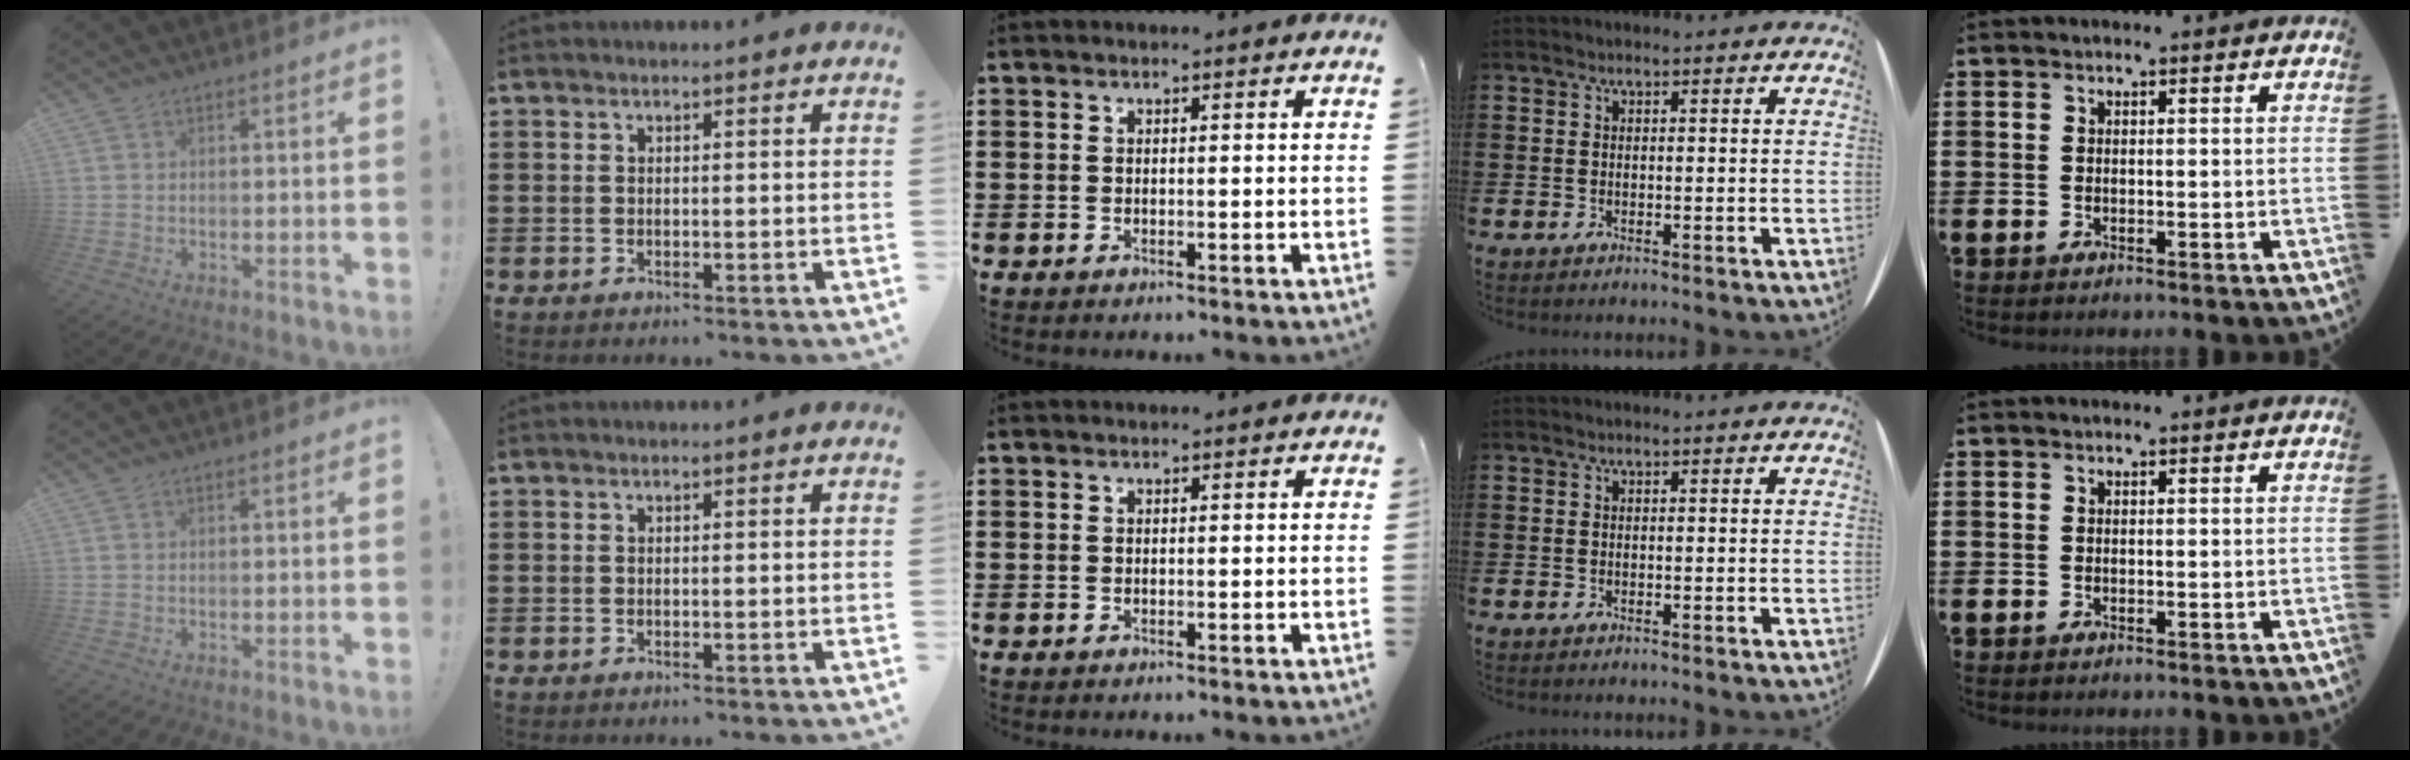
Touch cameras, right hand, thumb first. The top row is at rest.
{}